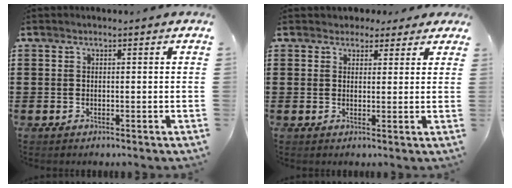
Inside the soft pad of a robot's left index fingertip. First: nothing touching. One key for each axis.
{"total": 2.5, "fx": 2.0, "fy": 1.6, "fz": 0.2, "tx": -0.006, "ty": 0.008, "tz": 0.034}